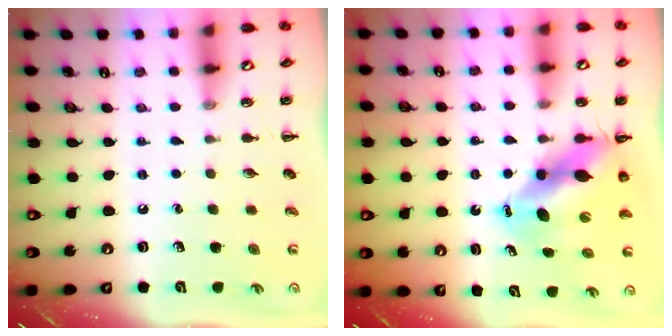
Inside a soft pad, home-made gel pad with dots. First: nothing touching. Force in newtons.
{"total": 11.3, "press": 10.9, "slide": 3.1}